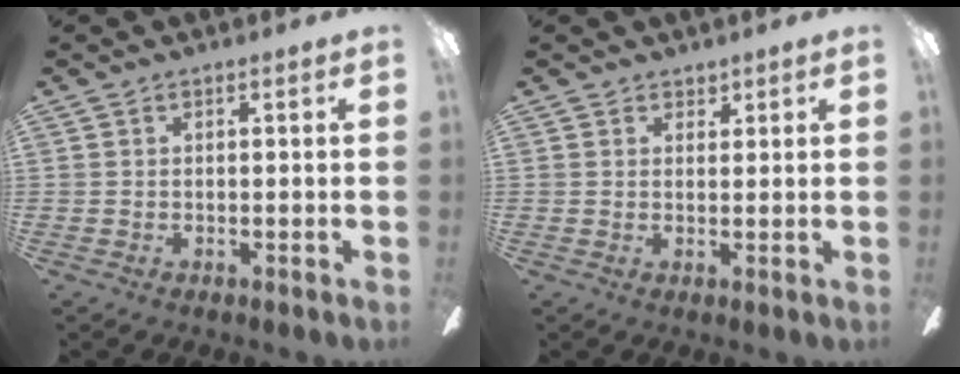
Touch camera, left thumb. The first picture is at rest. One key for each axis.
{"total": 1.6, "fx": 1.4, "fy": 0.8, "fz": 0.0, "tx": 0.007, "ty": -0.004, "tz": 0.027}